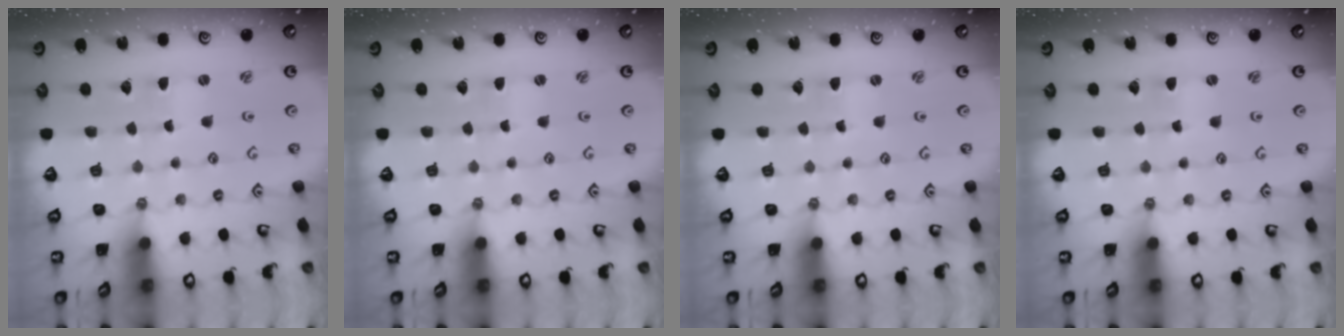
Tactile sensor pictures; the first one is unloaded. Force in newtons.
{"total": 0.0}
{"total": 0.0}
{"total": 0.0}